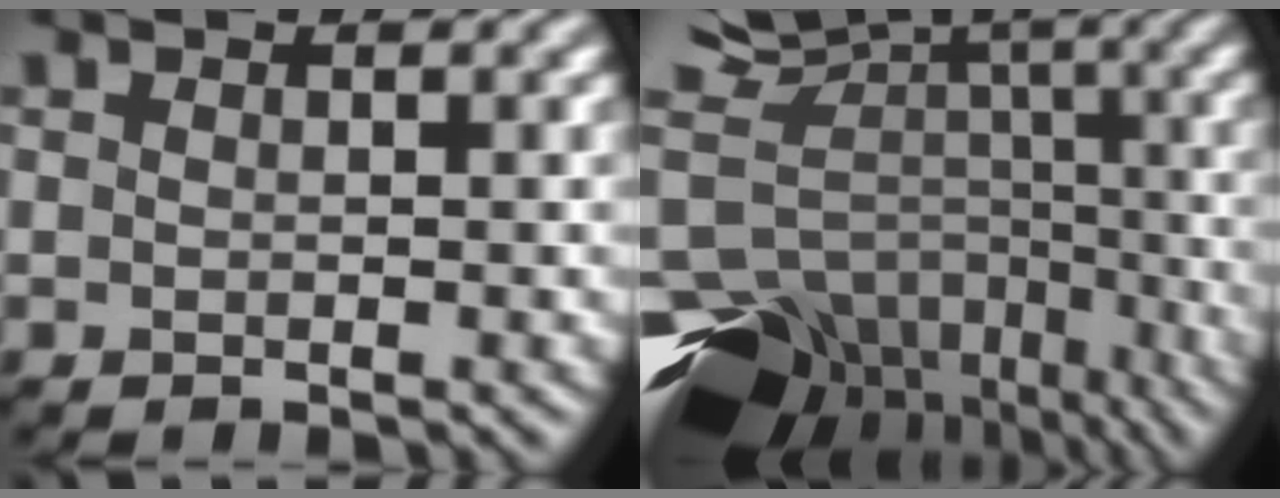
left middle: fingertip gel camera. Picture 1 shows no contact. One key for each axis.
{"total": 14.3, "fx": -5.5, "fy": 9.9, "fz": 8.6, "tx": -0.186, "ty": -0.001, "tz": -0.040}